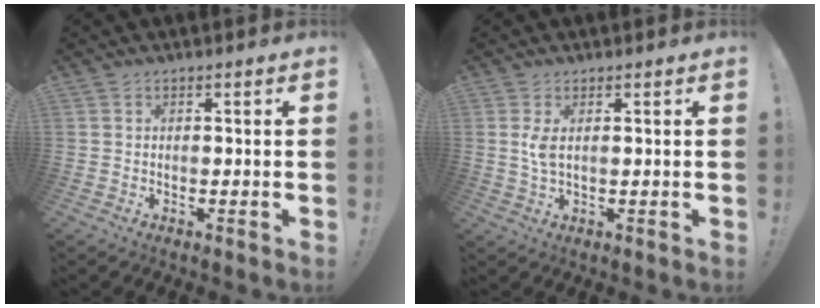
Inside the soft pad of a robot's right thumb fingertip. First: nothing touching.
{"total": 3.5, "force": [0.8, 1.1, 3.3], "torque": [-0.060, 0.000, 0.013]}